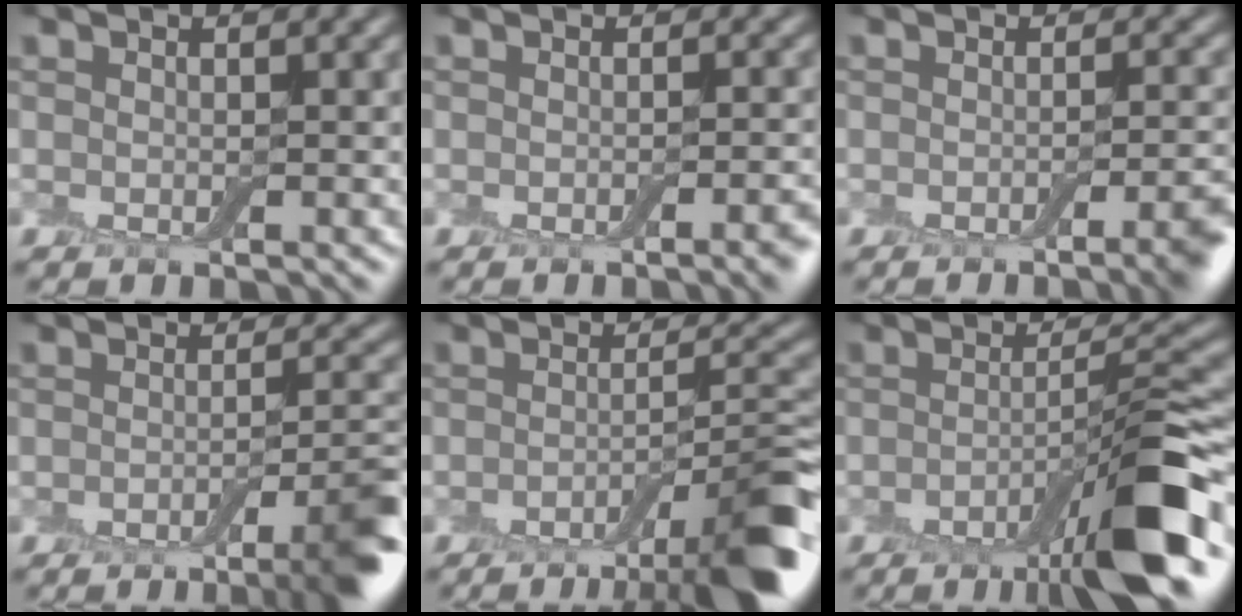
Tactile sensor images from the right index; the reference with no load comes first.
{"total": 1.9, "force": [-1.0, 0.3, 1.6], "torque": [-0.016, 0.002, -0.014]}
{"total": 4.2, "force": [-2.1, 1.0, 3.5], "torque": [-0.034, -0.001, -0.029]}
{"total": 6.1, "force": [-3.1, 1.1, 5.2], "torque": [-0.063, -0.001, -0.045]}
{"total": 8.4, "force": [-4.6, 1.6, 6.7], "torque": [-0.080, 0.006, -0.073]}
{"total": 8.6, "force": [-3.9, 1.1, 7.6], "torque": [-0.106, 0.008, -0.070]}